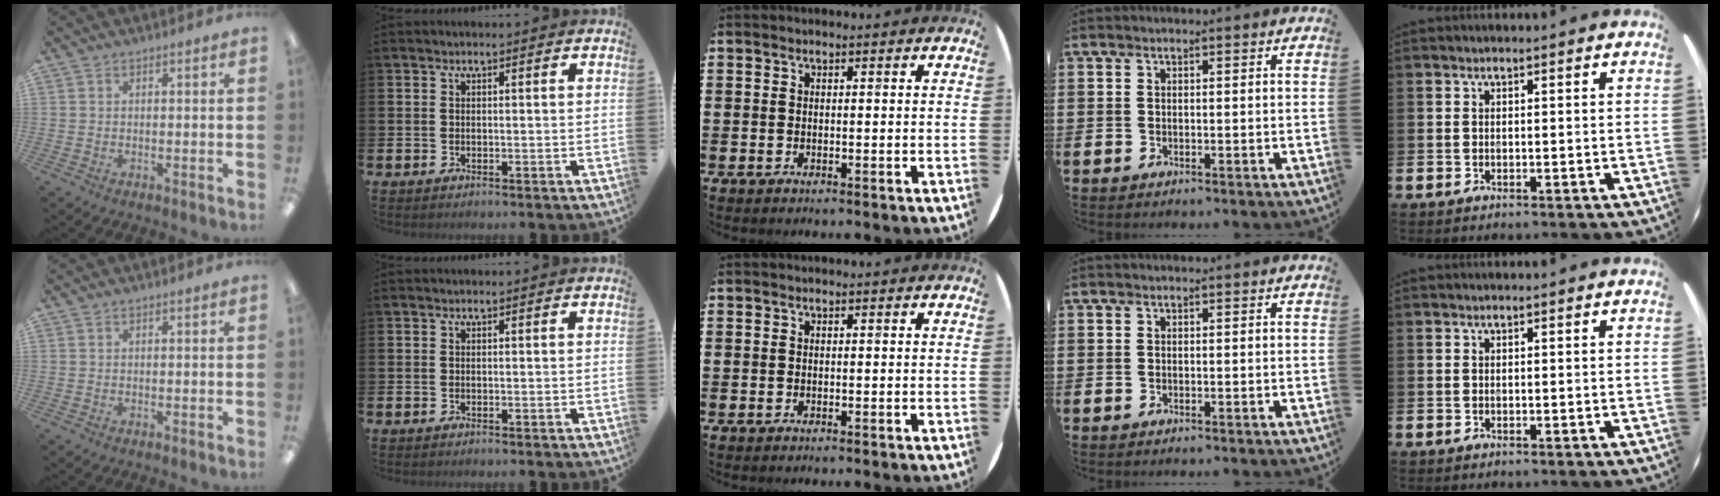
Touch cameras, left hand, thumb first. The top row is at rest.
{}